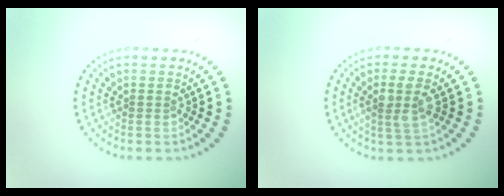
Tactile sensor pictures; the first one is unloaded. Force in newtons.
{"total": 2.6, "press": 2.2, "slide": 1.3}